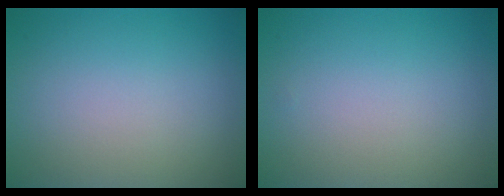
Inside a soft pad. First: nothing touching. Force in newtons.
{"total": 0.0}